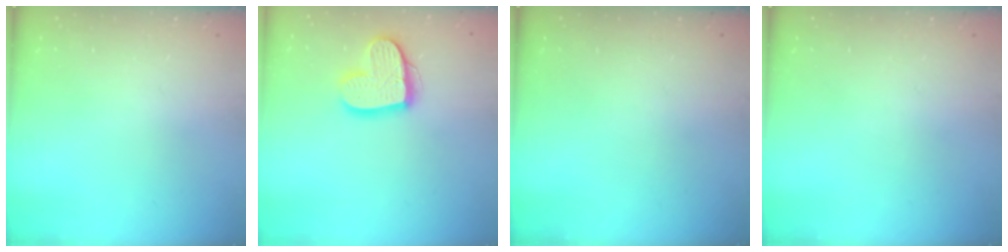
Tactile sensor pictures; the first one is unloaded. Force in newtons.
{"total": 15.0, "press": 14.9, "slide": 1.1}
{"total": 0.0}
{"total": 0.0}